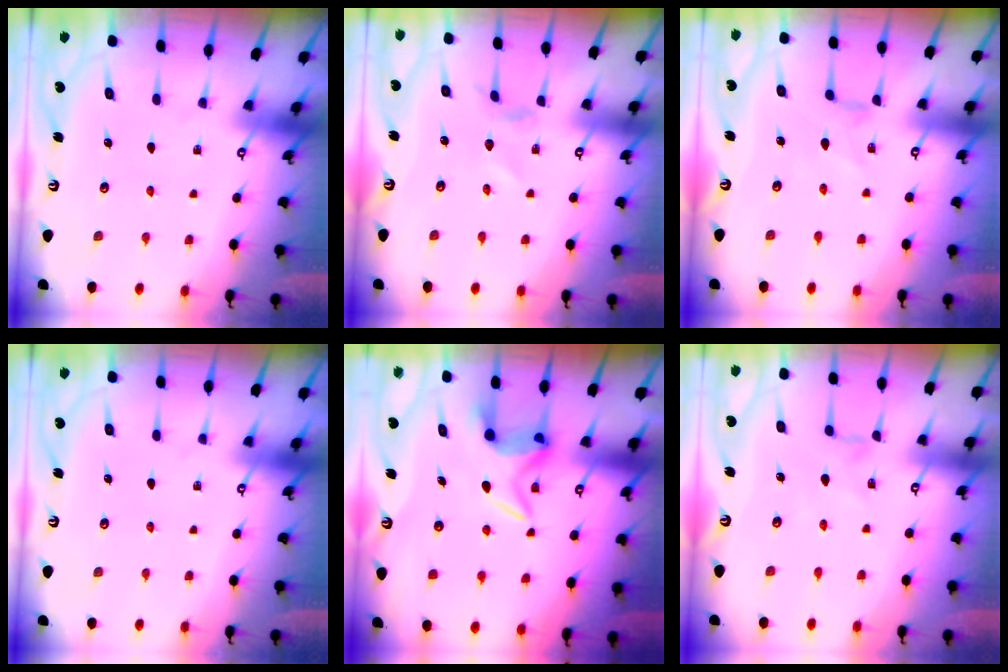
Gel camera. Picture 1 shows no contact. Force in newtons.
{"total": 2.2, "press": 2.2, "slide": 0.1}
{"total": 0.0}
{"total": 0.0}
{"total": 7.0, "press": 7.0, "slide": 0.6}
{"total": 1.6, "press": 1.5, "slide": 0.3}